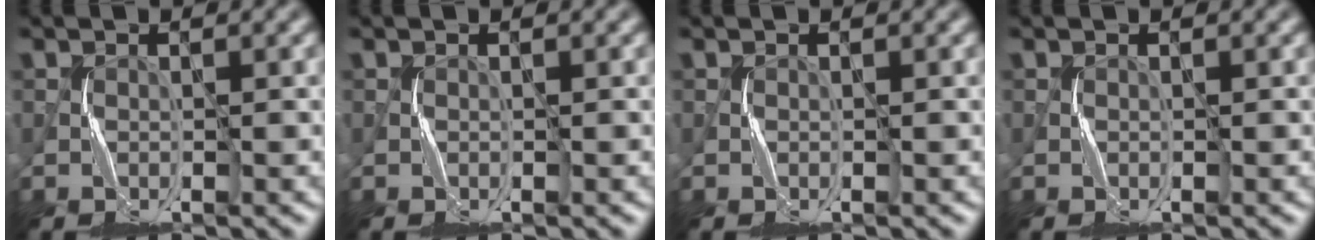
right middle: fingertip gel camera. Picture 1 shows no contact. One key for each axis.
{"total": 0.0}
{"total": 0.0}
{"total": 0.0}